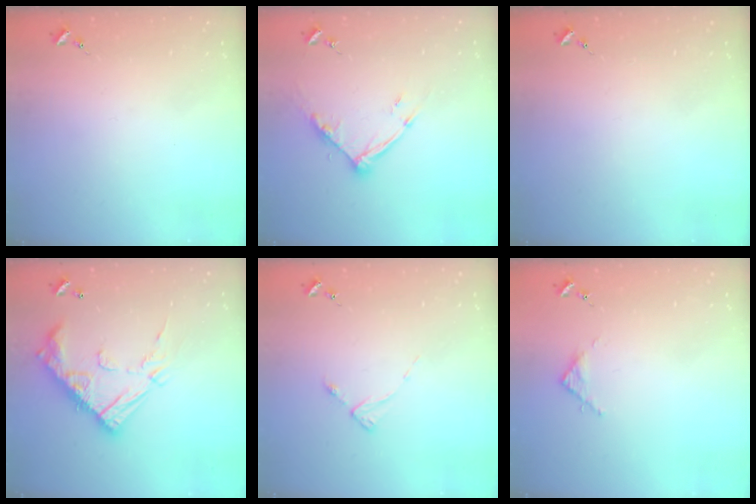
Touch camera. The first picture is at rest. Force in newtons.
{"total": 10.3, "press": 10.2, "slide": 0.9}
{"total": 0.0}
{"total": 20.8, "press": 20.8, "slide": 0.6}
{"total": 2.7, "press": 2.7, "slide": 0.4}
{"total": 2.8, "press": 2.8, "slide": 0.4}